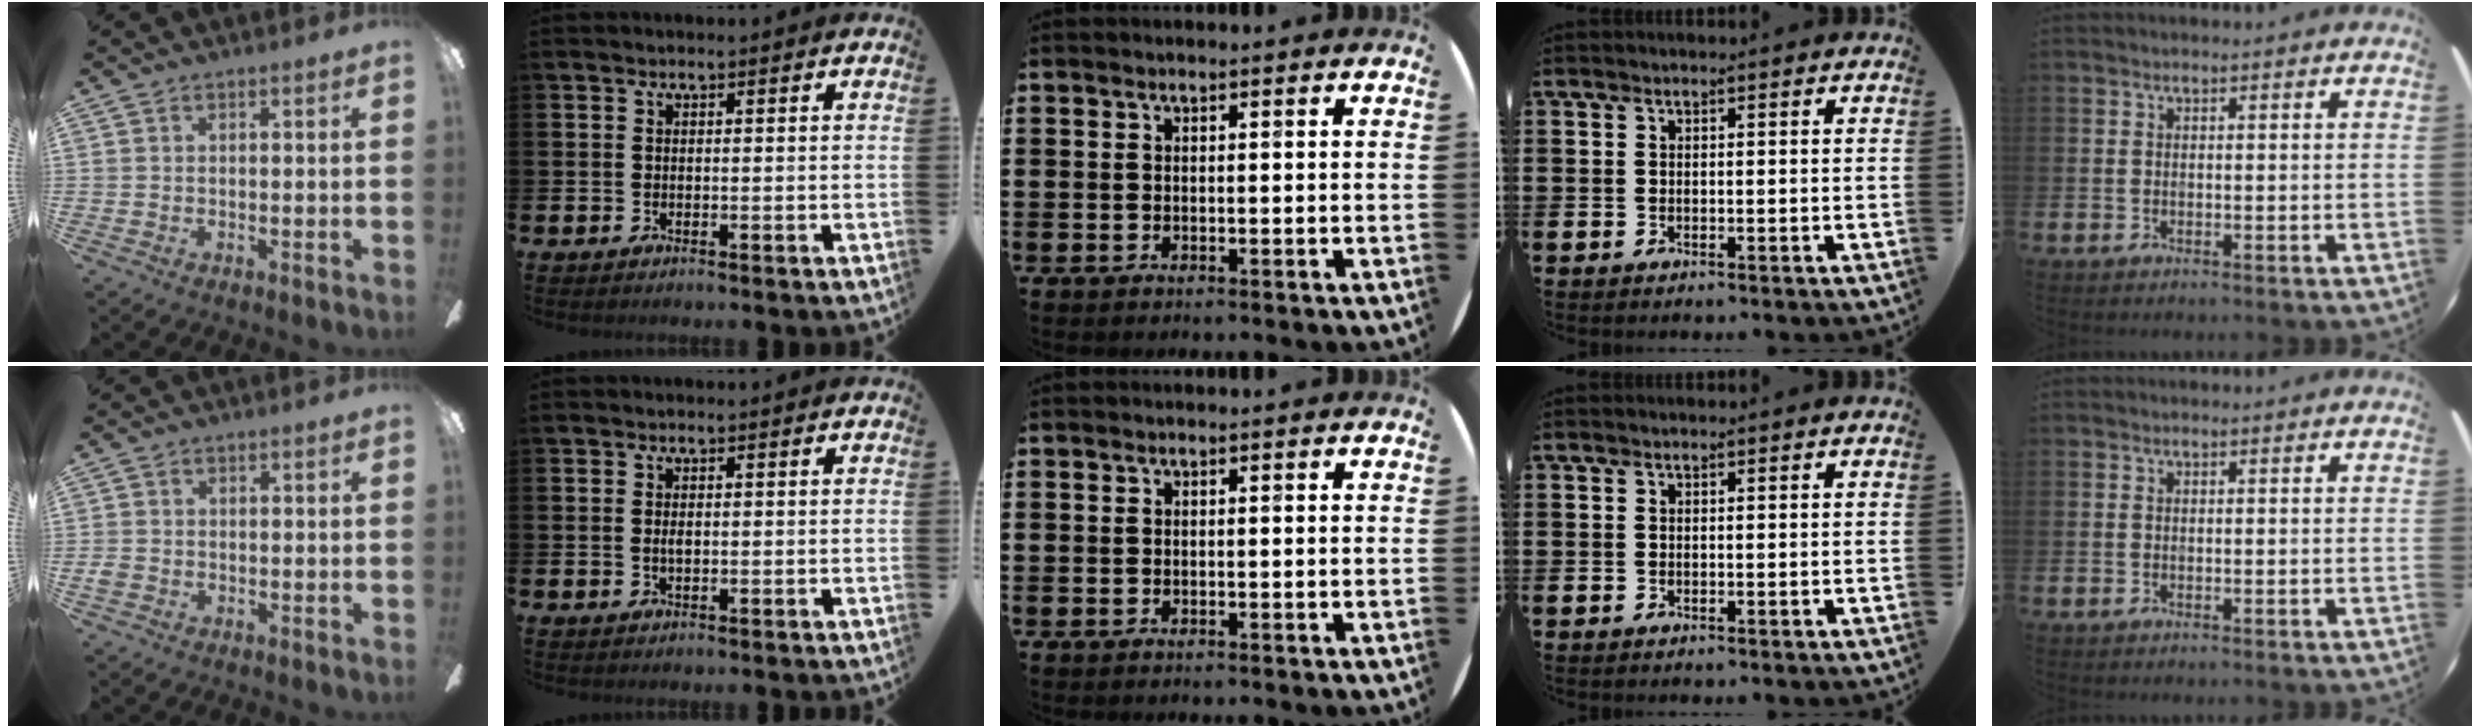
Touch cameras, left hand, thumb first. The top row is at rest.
{"thumb": {"total": 2.0, "force": [-0.8, 1.5, 0.9], "torque": [-0.015, 0.007, -0.016]}, "index": {"total": 0.8, "force": [0.0, 0.3, 0.8], "torque": [-0.015, 0.002, 0.000]}}